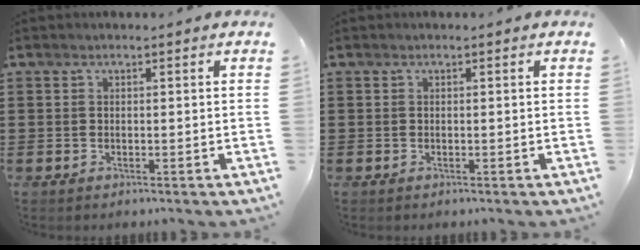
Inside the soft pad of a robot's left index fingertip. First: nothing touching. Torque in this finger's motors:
{"motor_torque": [0.00, 0.00, 0.00, 0.00]}